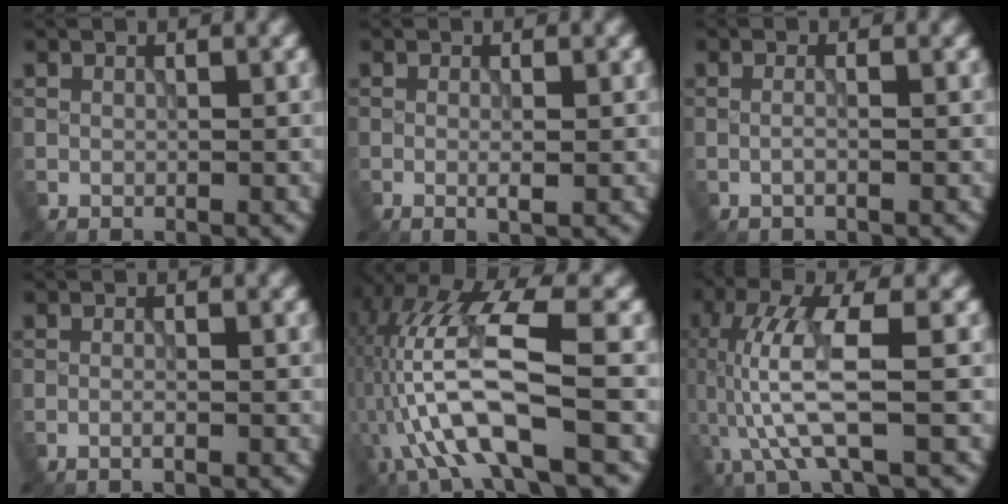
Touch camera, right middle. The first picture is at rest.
{"total": 1.3, "force": [-0.2, 0.2, 1.3], "torque": [-0.023, -0.003, -0.005]}
{"total": 1.1, "force": [-0.1, 0.4, 1.1], "torque": [-0.005, -0.007, -0.012]}
{"total": 1.0, "force": [-0.4, 0.1, 0.9], "torque": [-0.012, 0.000, -0.014]}
{"total": 11.0, "force": [-2.9, 3.4, 10.1], "torque": [-0.205, 0.013, -0.051]}
{"total": 7.2, "force": [-0.9, 1.7, 6.9], "torque": [-0.162, 0.008, -0.015]}